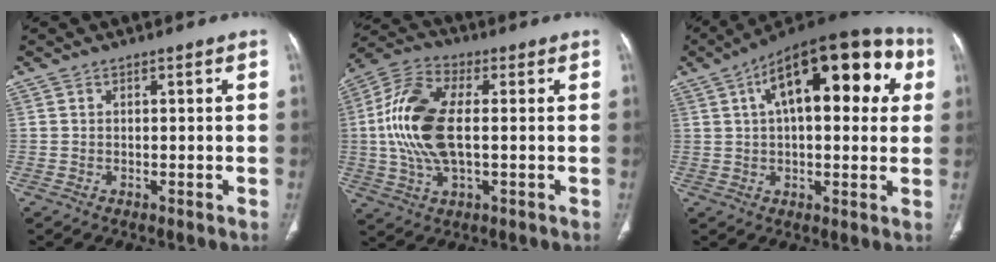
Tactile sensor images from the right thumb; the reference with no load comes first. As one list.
[{"total": 15.3, "force": [0.5, 7.4, 13.4], "torque": [-0.291, 0.015, 0.007]}, {"total": 23.4, "force": [7.3, 10.4, 19.6], "torque": [-0.263, 0.033, 0.102]}]